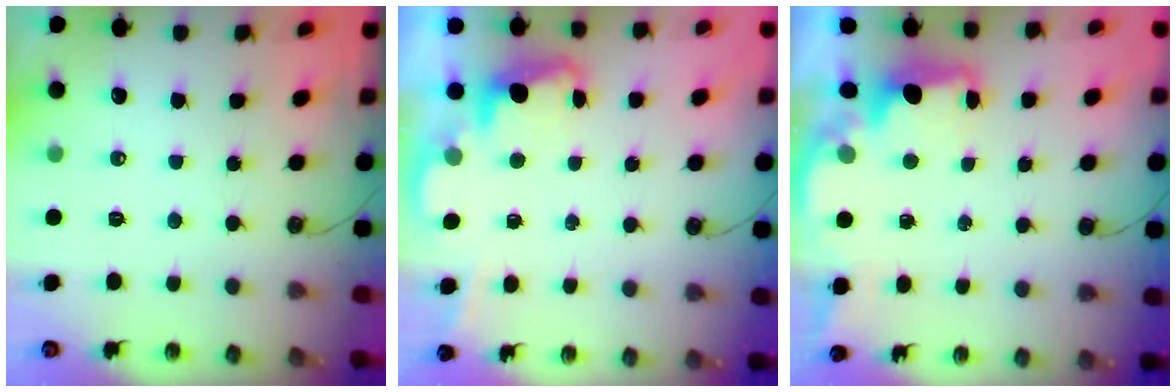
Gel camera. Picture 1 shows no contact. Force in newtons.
{"total": 2.3, "press": 2.2, "slide": 0.6}
{"total": 2.0, "press": 1.8, "slide": 0.8}